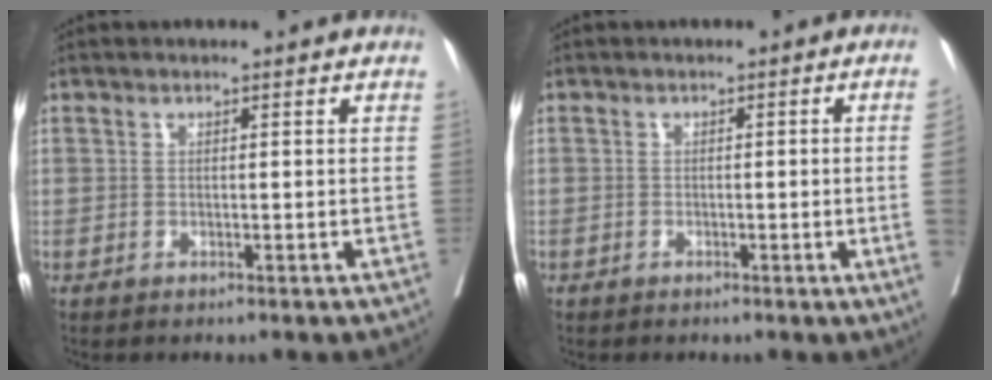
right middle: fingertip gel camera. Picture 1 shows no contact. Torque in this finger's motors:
{"motor_torque": [0.28, -0.24, -0.77, -0.21]}